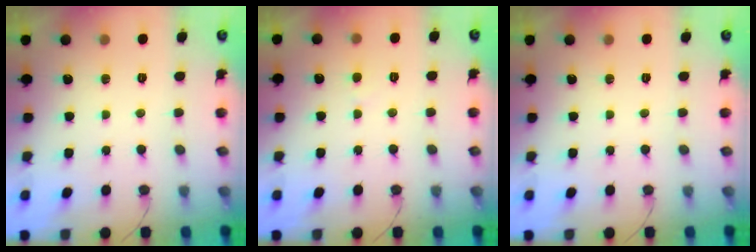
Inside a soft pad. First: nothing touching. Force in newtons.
{"total": 2.1, "press": 2.1, "slide": 0.1}
{"total": 0.0}